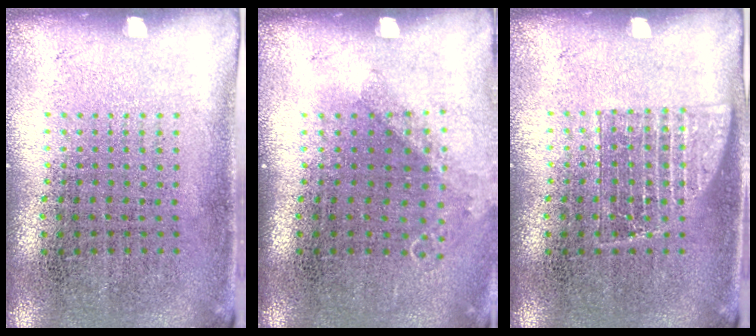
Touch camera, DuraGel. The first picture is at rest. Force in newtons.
{"total": 0.9, "press": 0.8, "slide": 0.3}
{"total": 1.8, "press": 1.7, "slide": 0.5}